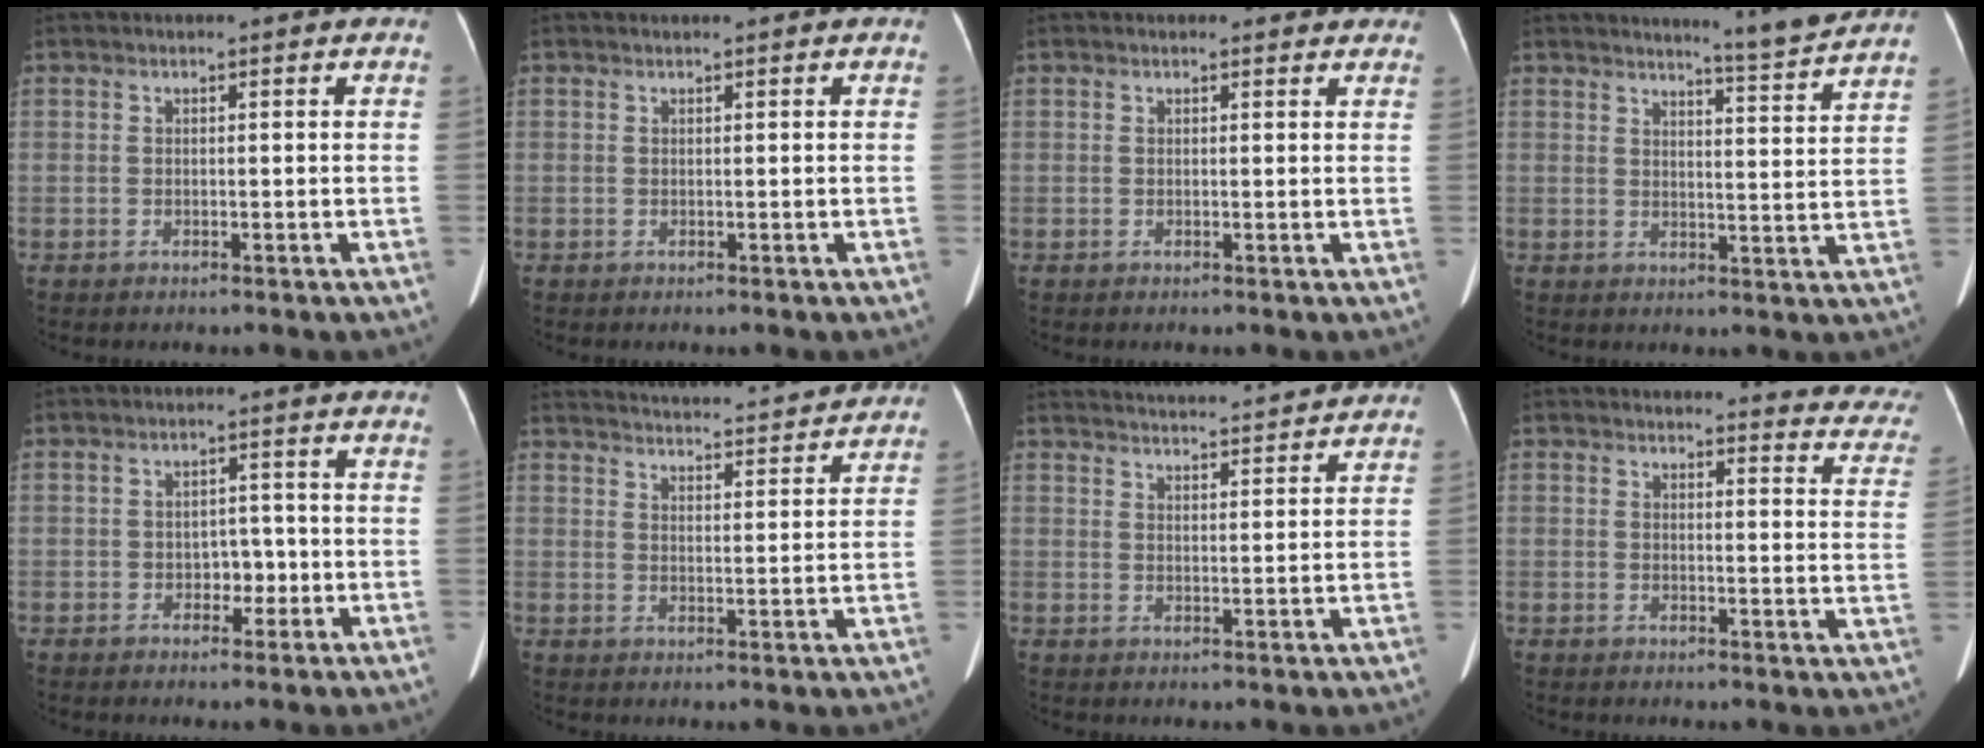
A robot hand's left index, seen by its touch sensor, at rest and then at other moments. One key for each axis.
{"total": 0.0}
{"total": 1.9, "fx": 1.7, "fy": 0.9, "fz": 0.3, "tx": -0.002, "ty": 0.001, "tz": 0.006}
{"total": 7.5, "fx": 7.1, "fy": -1.4, "fz": 2.1, "tx": -0.049, "ty": -0.028, "tz": 0.087}
{"total": 3.4, "fx": -1.1, "fy": 2.2, "fz": 2.3, "tx": -0.028, "ty": 0.010, "tz": -0.014}
{"total": 20.2, "fx": 19.3, "fy": 2.2, "fz": 5.6, "tx": -0.091, "ty": 0.010, "tz": 0.253}
{"total": 14.7, "fx": 14.1, "fy": 1.1, "fz": 4.2, "tx": -0.072, "ty": 0.026, "tz": 0.196}
{"total": 14.7, "fx": 14.2, "fy": 2.4, "fz": 2.8, "tx": 0.011, "ty": -0.084, "tz": 0.117}